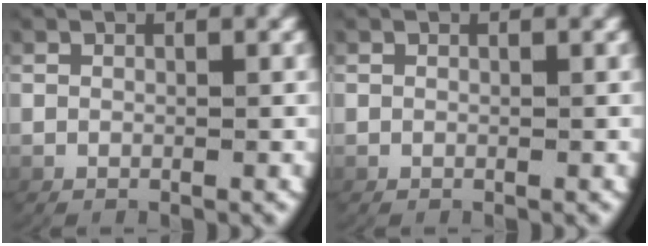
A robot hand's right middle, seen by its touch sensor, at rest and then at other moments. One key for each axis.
{"total": 0.0}